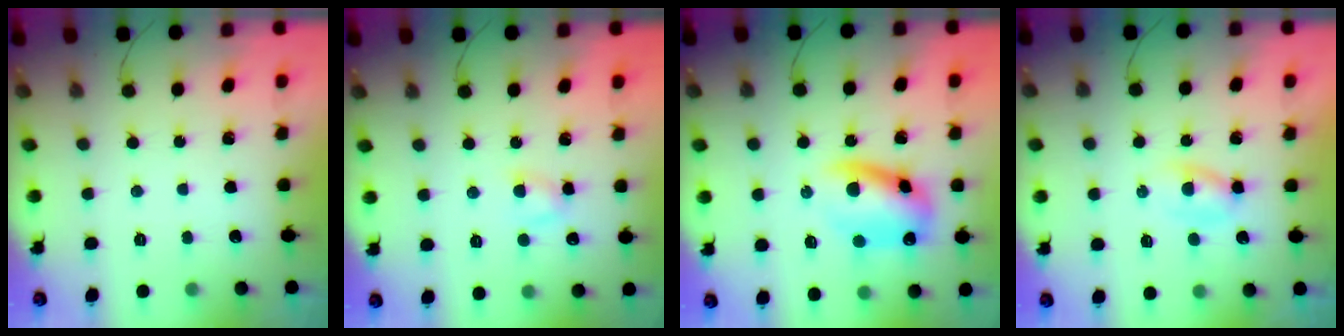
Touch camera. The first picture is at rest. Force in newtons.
{"total": 3.6, "press": 3.4, "slide": 1.1}
{"total": 12.6, "press": 12.4, "slide": 2.3}
{"total": 2.8, "press": 2.5, "slide": 1.1}